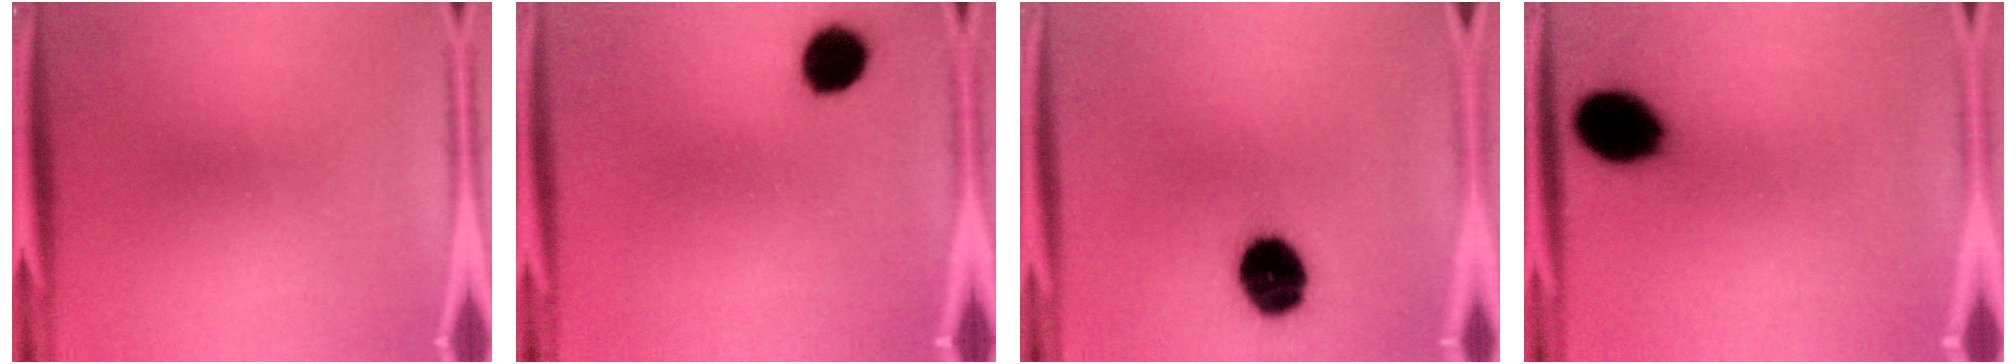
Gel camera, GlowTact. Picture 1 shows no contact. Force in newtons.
{"total": 6.9}
{"total": 11.9}
{"total": 11.8}